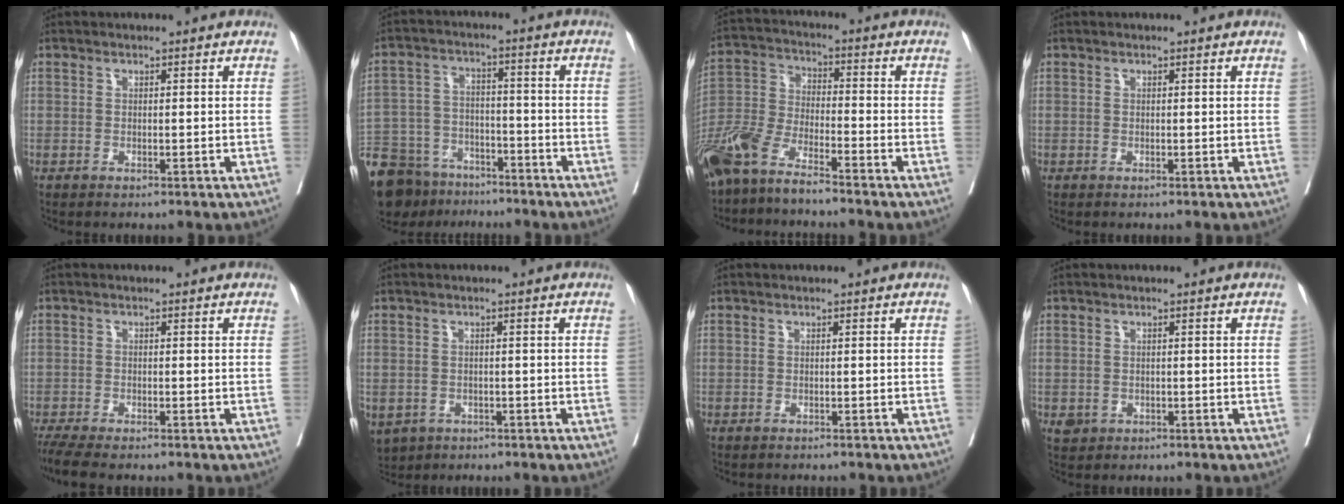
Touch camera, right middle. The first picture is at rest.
{"total": 18.8, "force": [-15.0, 8.9, 7.2], "torque": [-0.192, -0.011, -0.240]}
{"total": 10.6, "force": [-8.5, 2.0, 6.0], "torque": [-0.137, -0.013, -0.172]}
{"total": 0.0}
{"total": 5.2, "force": [-4.4, 0.6, 2.8], "torque": [-0.048, -0.016, -0.077]}
{"total": 8.3, "force": [-4.0, 6.7, 3.0], "torque": [-0.089, -0.007, -0.053]}
{"total": 1.8, "force": [-1.7, 0.4, 0.5], "torque": [-0.019, -0.005, -0.021]}
{"total": 1.7, "force": [-0.5, 1.5, 0.6], "torque": [-0.009, 0.002, 0.001]}